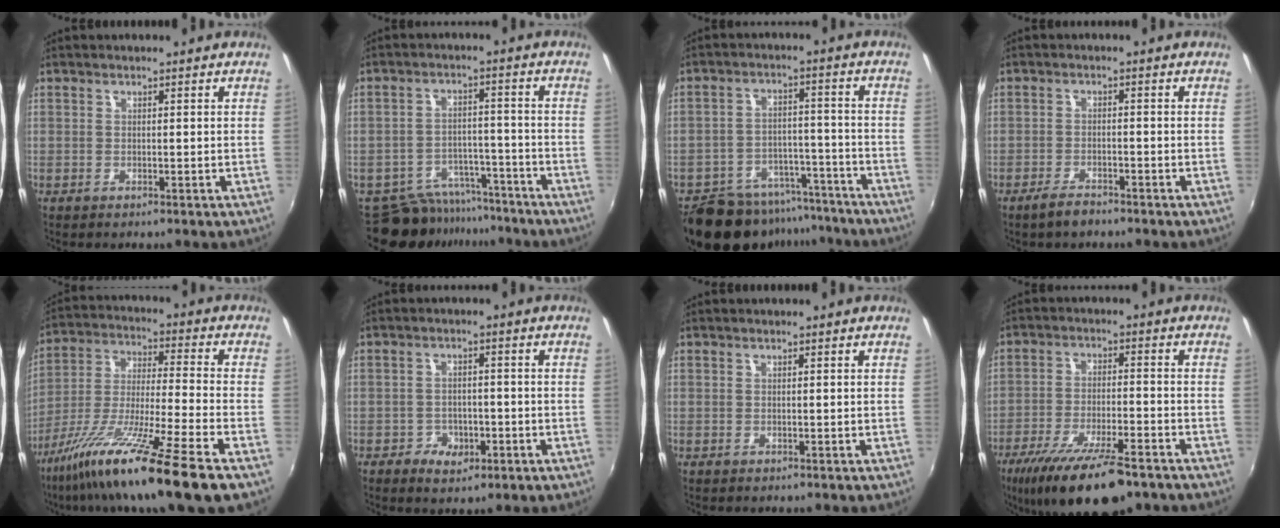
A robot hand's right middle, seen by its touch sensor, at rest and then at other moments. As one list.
[{"total": 11.9, "force": [-10.4, 5.2, 2.3], "torque": [-0.057, 0.022, -0.143]}, {"total": 17.1, "force": [-13.9, 8.0, 6.0], "torque": [-0.136, 0.020, -0.189]}, {"total": 3.5, "force": [-2.9, 1.0, 1.7], "torque": [-0.049, -0.003, -0.056]}, {"total": 19.7, "force": [-13.1, -0.3, 14.7], "torque": [-0.278, -0.049, -0.233]}, {"total": 5.5, "force": [-2.8, 4.0, 2.4], "torque": [-0.067, 0.006, -0.036]}, {"total": 0.0}, {"total": 16.2, "force": [-11.7, 4.2, 10.5], "torque": [-0.207, -0.039, -0.193]}]